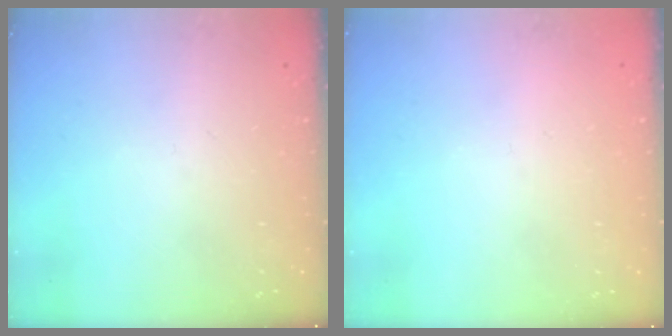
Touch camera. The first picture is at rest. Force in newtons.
{"total": 2.3, "press": 2.3, "slide": 0.1}